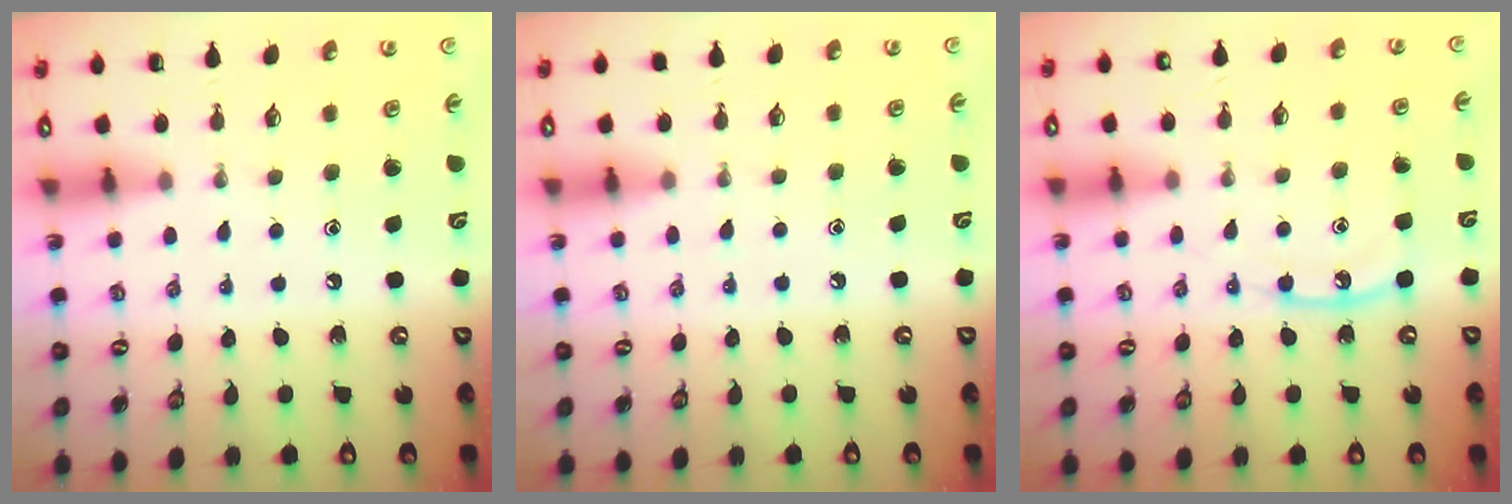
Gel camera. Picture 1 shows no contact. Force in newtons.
{"total": 3.7, "press": 3.7, "slide": 0.5}
{"total": 9.1, "press": 9.1, "slide": 0.8}